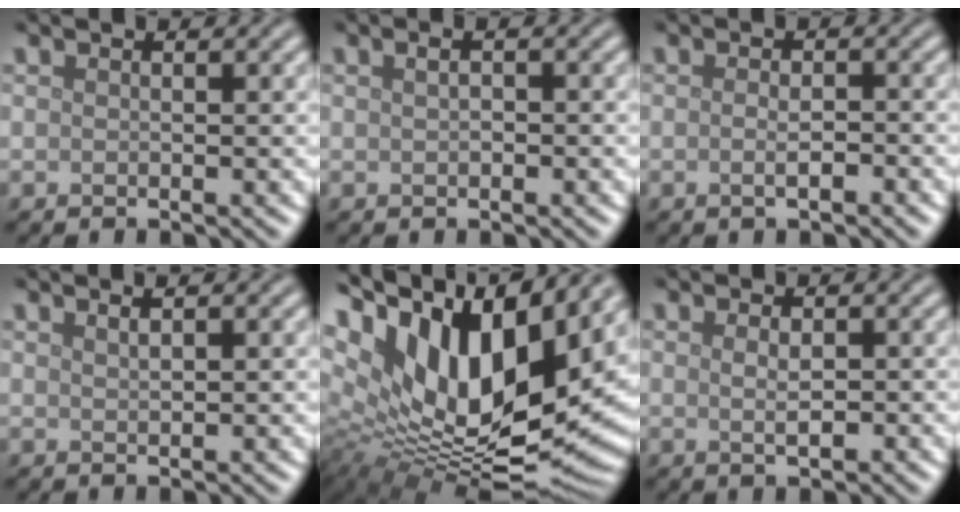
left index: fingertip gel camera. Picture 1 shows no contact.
{"total": 1.9, "force": [0.6, 1.0, 1.5], "torque": [-0.021, 0.010, 0.000]}
{"total": 1.7, "force": [-0.5, 0.6, 1.6], "torque": [-0.028, -0.001, -0.010]}
{"total": 1.0, "force": [0.6, 0.3, 0.8], "torque": [-0.013, 0.004, 0.011]}
{"total": 18.2, "force": [6.6, 8.6, 14.6], "torque": [-0.261, 0.013, 0.123]}
{"total": 1.6, "force": [0.1, 0.6, 1.5], "torque": [-0.030, -0.001, 0.004]}